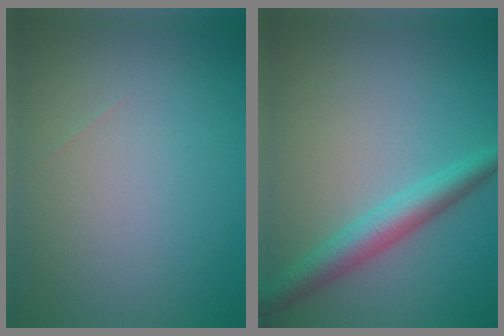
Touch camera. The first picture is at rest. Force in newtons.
{"total": 3.8, "press": 3.8, "slide": 0.1}